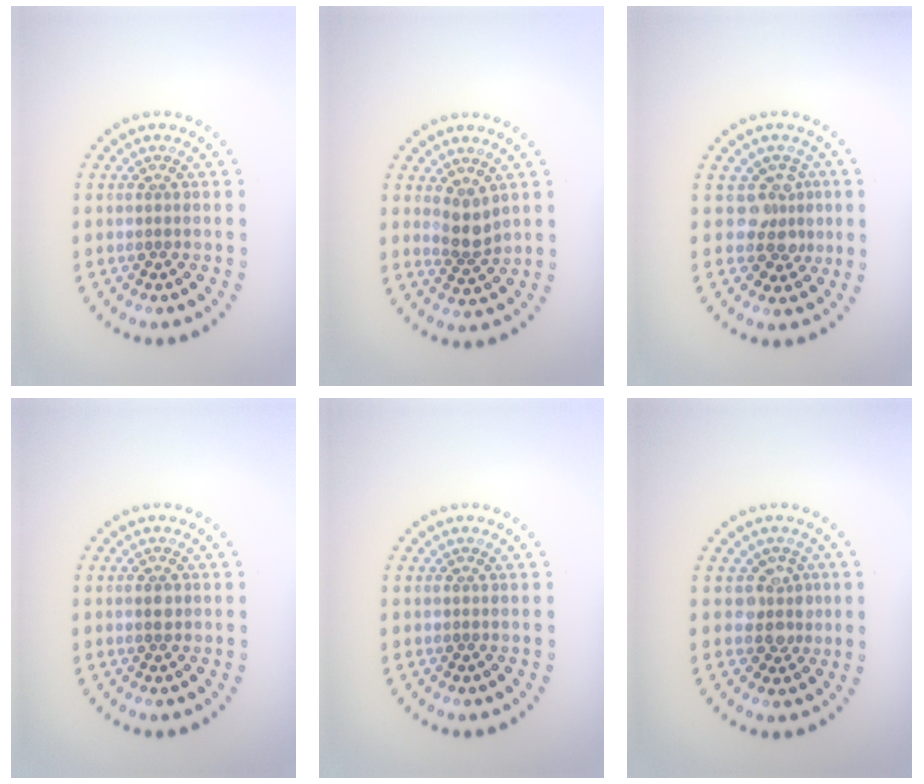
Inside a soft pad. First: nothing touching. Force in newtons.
{"total": 2.2, "press": 1.8, "slide": 1.3}
{"total": 2.8, "press": 2.4, "slide": 1.6}
{"total": 1.2, "press": 1.2, "slide": 0.1}
{"total": 0.0}
{"total": 2.6, "press": 2.2, "slide": 1.5}